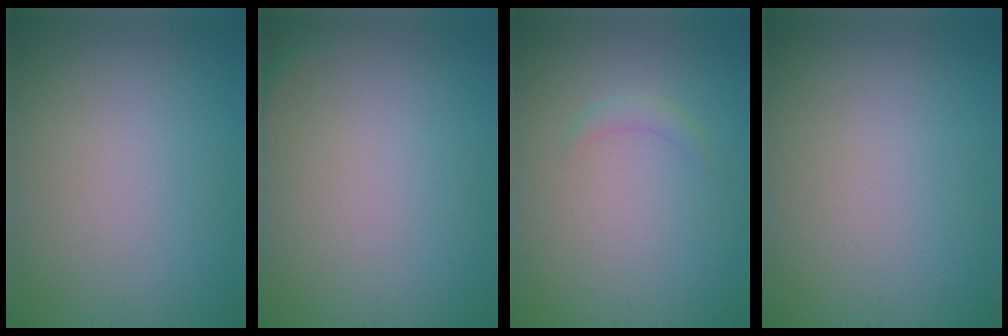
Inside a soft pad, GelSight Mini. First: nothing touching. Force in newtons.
{"total": 0.6, "press": 0.6, "slide": 0.1}
{"total": 1.0, "press": 1.0, "slide": 0.1}
{"total": 0.0}